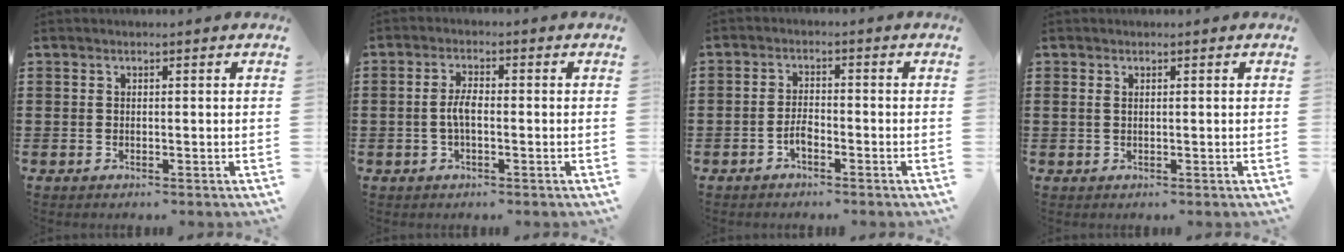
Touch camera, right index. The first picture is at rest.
{"total": 3.3, "force": [-0.6, 1.2, 3.0], "torque": [-0.071, -0.001, -0.016]}
{"total": 2.3, "force": [-1.4, 0.9, 1.6], "torque": [-0.041, -0.002, -0.029]}
{"total": 0.6, "force": [0.4, 0.0, 0.5], "torque": [-0.010, 0.001, 0.008]}